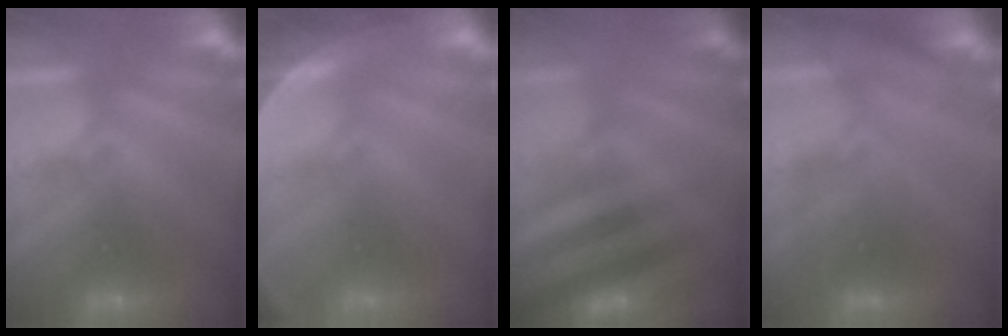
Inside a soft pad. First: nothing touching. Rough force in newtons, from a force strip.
{"total": 3.6}
{"total": 2.9}
{"total": 2.7}